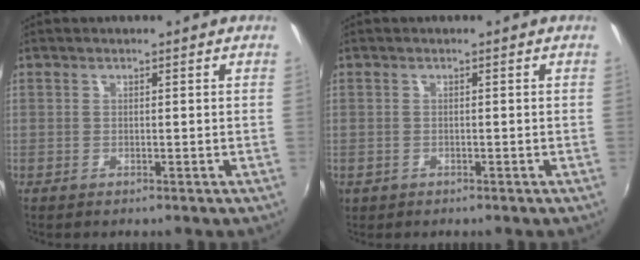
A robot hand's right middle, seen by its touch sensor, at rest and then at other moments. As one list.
[{"total": 1.5, "force": [-0.6, 1.3, 0.5], "torque": [-0.012, -0.004, -0.009]}]